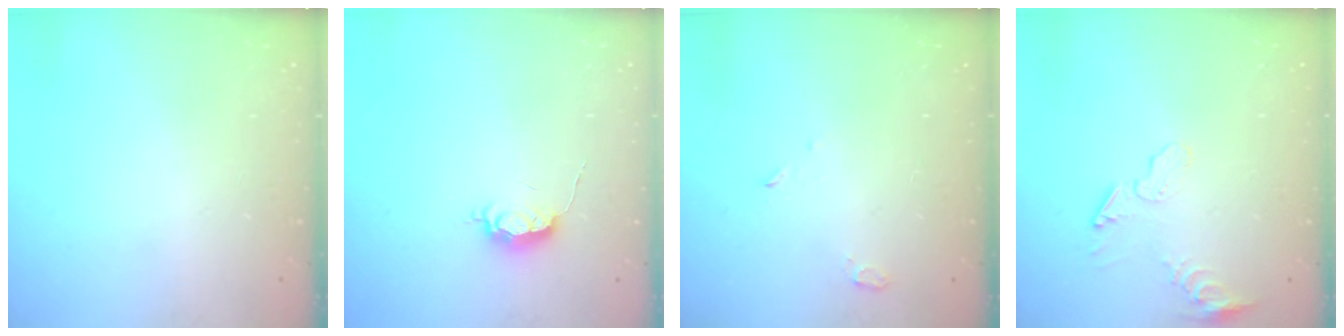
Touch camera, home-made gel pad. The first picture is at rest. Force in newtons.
{"total": 5.3, "press": 5.3, "slide": 0.7}
{"total": 2.7, "press": 2.6, "slide": 0.8}
{"total": 7.2, "press": 7.2, "slide": 0.6}